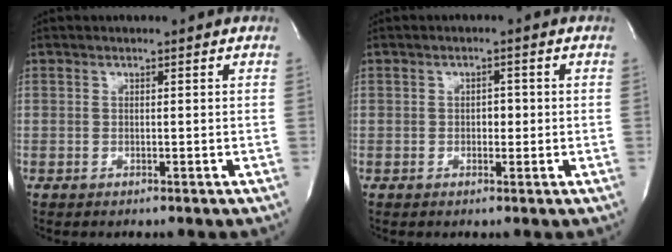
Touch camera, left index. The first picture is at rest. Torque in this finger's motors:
{"motor_torque": [-0.28, 0.22, -0.08, -0.01]}